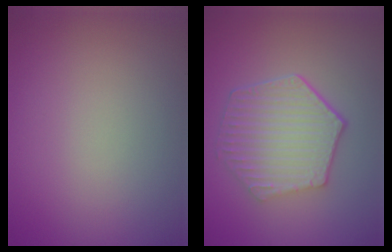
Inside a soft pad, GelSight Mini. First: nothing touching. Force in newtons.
{"total": 6.4, "press": 4.9, "slide": 4.2}